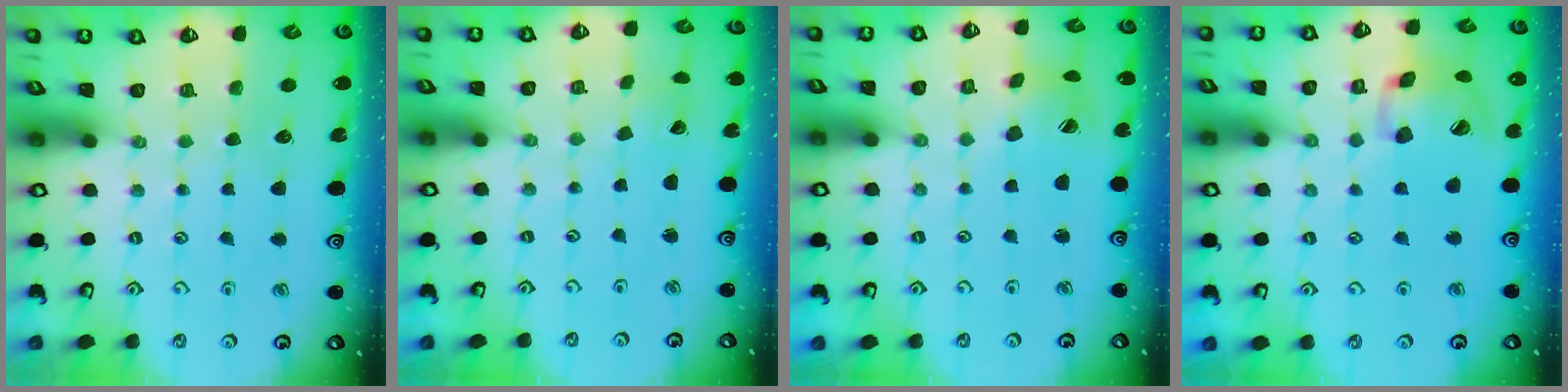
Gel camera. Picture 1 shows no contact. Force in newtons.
{"total": 1.5, "press": 1.5, "slide": 0.2}
{"total": 7.8, "press": 7.7, "slide": 0.8}
{"total": 15.4, "press": 15.2, "slide": 2.2}